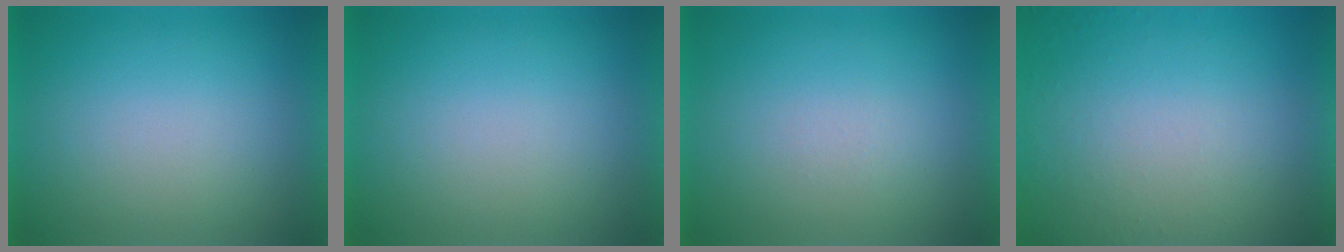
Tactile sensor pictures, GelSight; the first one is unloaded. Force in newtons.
{"total": 0.0}
{"total": 1.4}
{"total": 4.7}